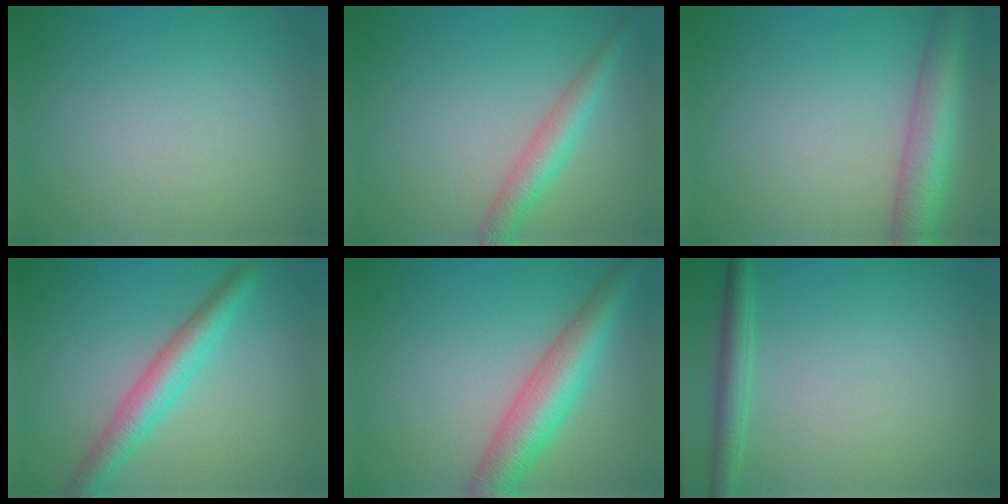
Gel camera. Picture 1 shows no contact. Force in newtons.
{"total": 2.9, "press": 2.9, "slide": 0.1}
{"total": 5.7, "press": 5.7, "slide": 0.3}
{"total": 4.1, "press": 4.1, "slide": 0.1}
{"total": 5.8, "press": 5.8, "slide": 0.1}
{"total": 2.3, "press": 2.3, "slide": 0.1}